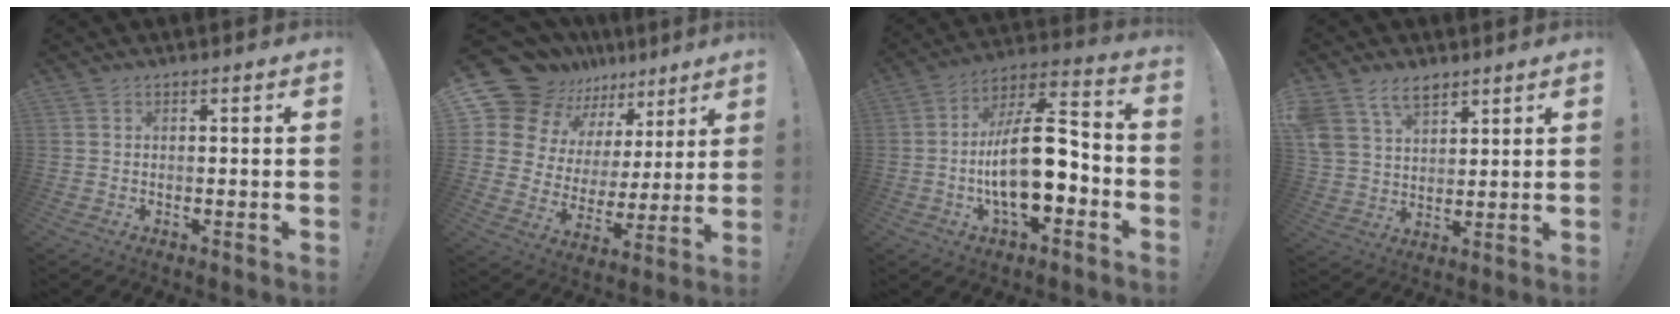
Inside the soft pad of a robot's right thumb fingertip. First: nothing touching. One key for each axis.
{"total": 15.3, "fx": 12.5, "fy": 8.3, "fz": 3.0, "tx": -0.057, "ty": -0.107, "tz": 0.249}
{"total": 19.1, "fx": -4.1, "fy": 8.1, "fz": 16.8, "tx": -0.303, "ty": 0.026, "tz": -0.066}
{"total": 10.1, "fx": 7.0, "fy": 5.9, "fz": 4.2, "tx": -0.083, "ty": -0.030, "tz": 0.141}